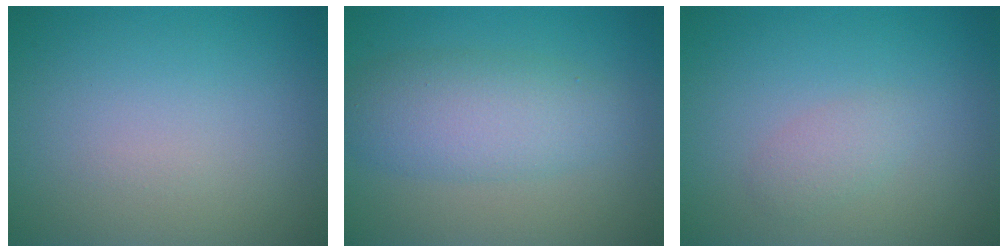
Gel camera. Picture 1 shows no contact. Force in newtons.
{"total": 4.9, "press": 4.9, "slide": 0.2}
{"total": 1.4, "press": 1.4, "slide": 0.1}